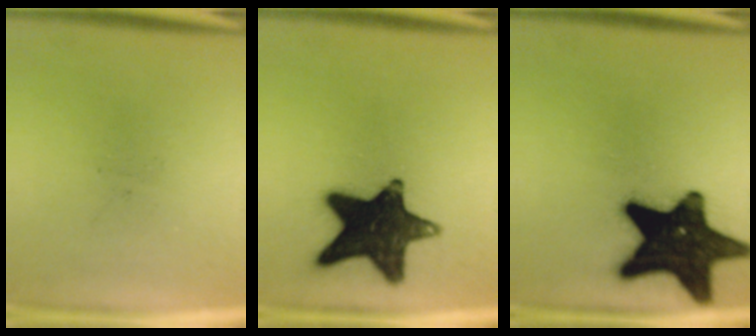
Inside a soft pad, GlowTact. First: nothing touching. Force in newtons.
{"total": 16.8}
{"total": 19.7}